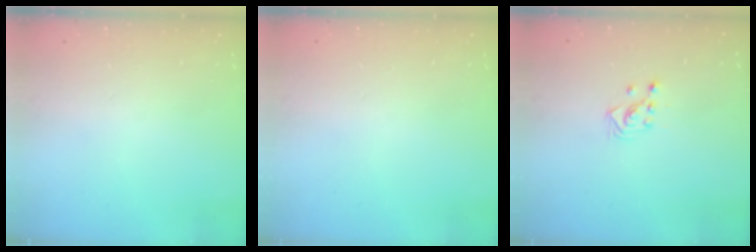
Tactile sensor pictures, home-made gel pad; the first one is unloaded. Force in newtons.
{"total": 0.0}
{"total": 2.9, "press": 2.9, "slide": 0.3}